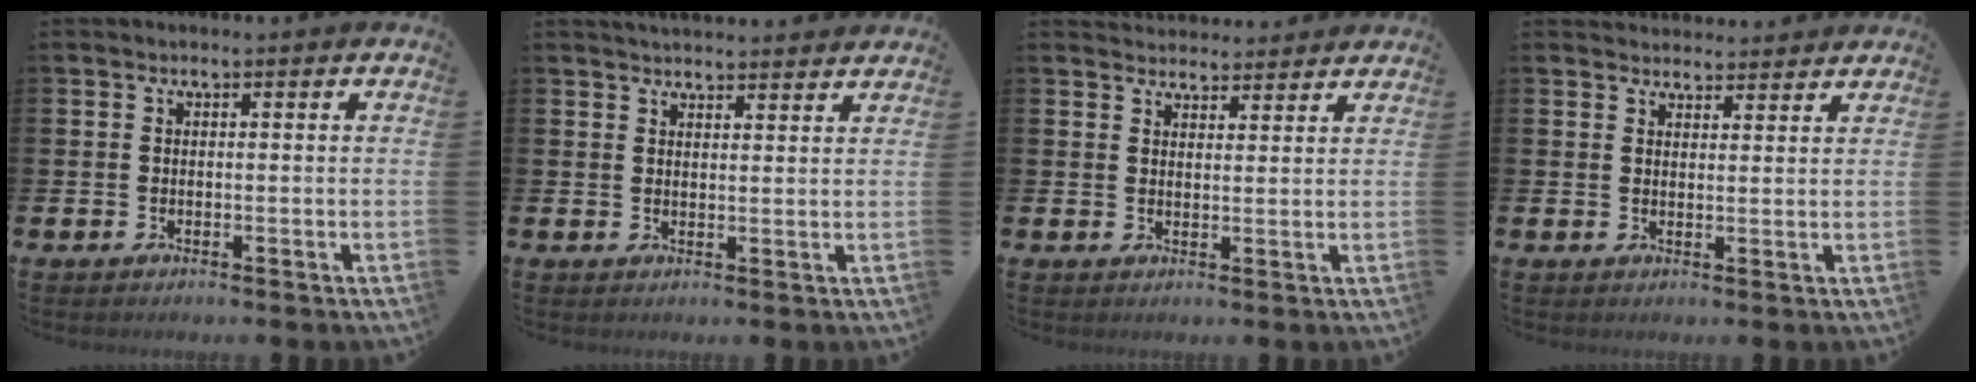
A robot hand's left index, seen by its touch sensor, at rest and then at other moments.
{"total": 2.9, "force": [2.9, 0.2, 0.1], "torque": [-0.003, -0.015, 0.052]}
{"total": 3.2, "force": [3.1, 0.7, -0.2], "torque": [0.002, -0.015, 0.056]}
{"total": 3.0, "force": [2.9, 0.7, -0.2], "torque": [0.010, -0.018, 0.051]}